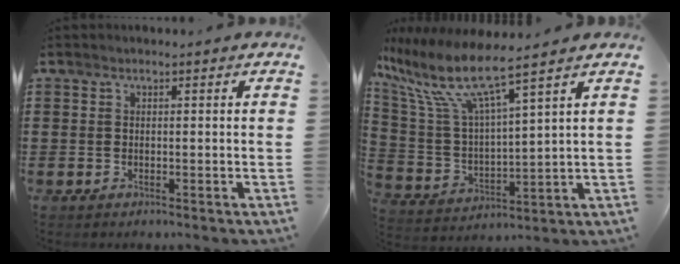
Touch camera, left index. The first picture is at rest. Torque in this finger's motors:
{"motor_torque": [2.14, 0.00, 0.40, 0.21]}